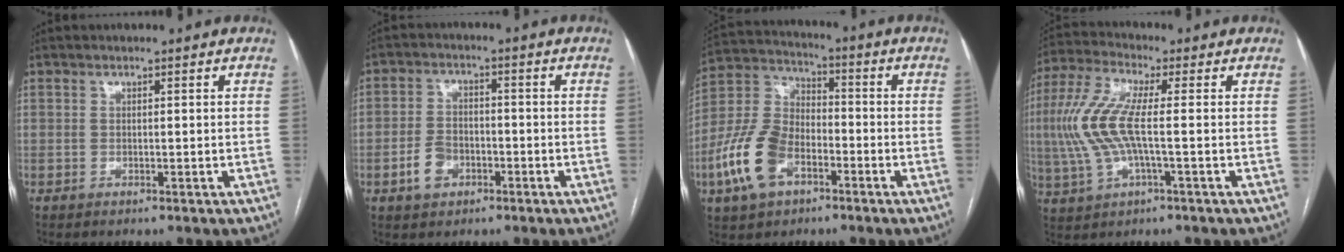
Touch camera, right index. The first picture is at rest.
{"total": 5.1, "force": [-2.2, 3.5, 2.9], "torque": [-0.058, 0.009, -0.037]}
{"total": 12.9, "force": [-5.4, 7.6, 9.0], "torque": [-0.214, 0.013, -0.103]}
{"total": 10.3, "force": [-0.3, 2.2, 10.1], "torque": [-0.238, 0.013, -0.009]}